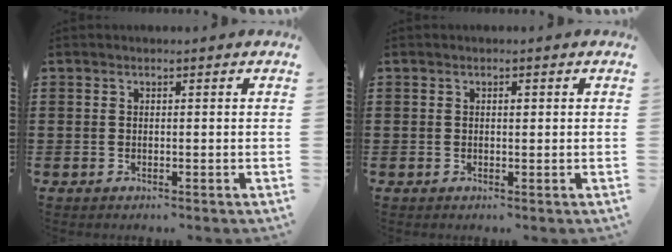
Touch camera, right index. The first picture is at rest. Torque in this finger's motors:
{"motor_torque": [0.31, -0.17, 0.00, 0.04]}